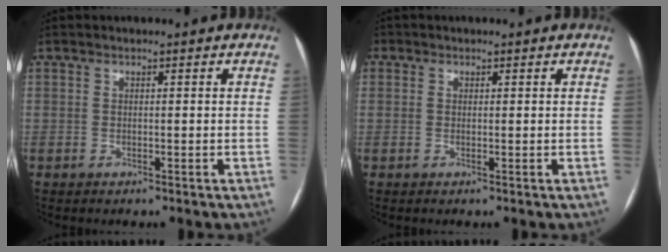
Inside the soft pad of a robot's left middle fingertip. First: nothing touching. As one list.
[{"total": 1.1, "force": [0.4, 1.0, 0.2], "torque": [0.006, 0.001, 0.002]}]